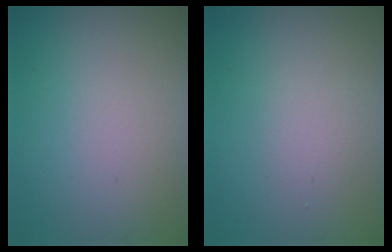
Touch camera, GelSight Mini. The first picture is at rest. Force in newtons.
{"total": 1.4, "press": 1.4, "slide": 0.1}